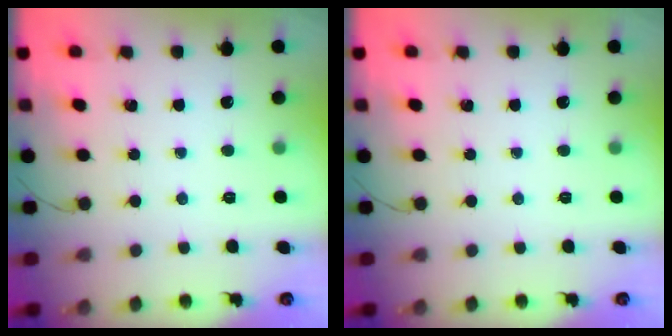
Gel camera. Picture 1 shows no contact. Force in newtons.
{"total": 0.0}